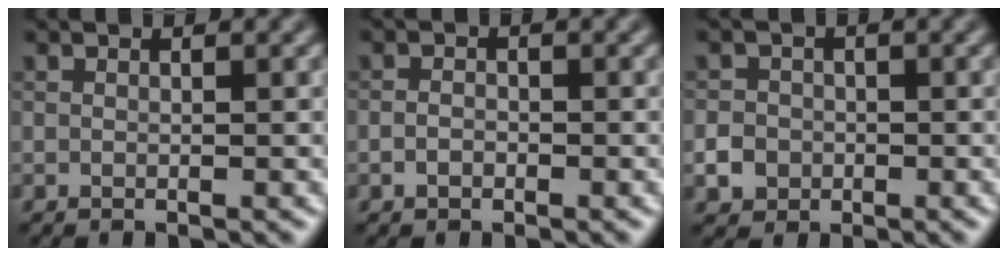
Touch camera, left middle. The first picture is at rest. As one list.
[{"total": 1.1, "force": [-0.5, 0.8, 0.5], "torque": [-0.010, 0.000, -0.013]}, {"total": 2.6, "force": [-0.8, 2.3, 0.7], "torque": [0.001, -0.001, -0.019]}]